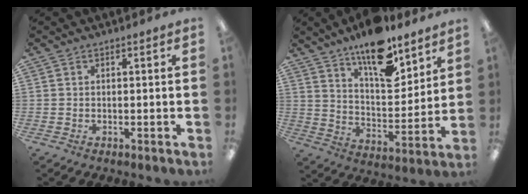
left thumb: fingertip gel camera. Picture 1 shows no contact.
{"total": 16.0, "force": [12.0, 6.0, 8.7], "torque": [-0.138, -0.078, 0.206]}